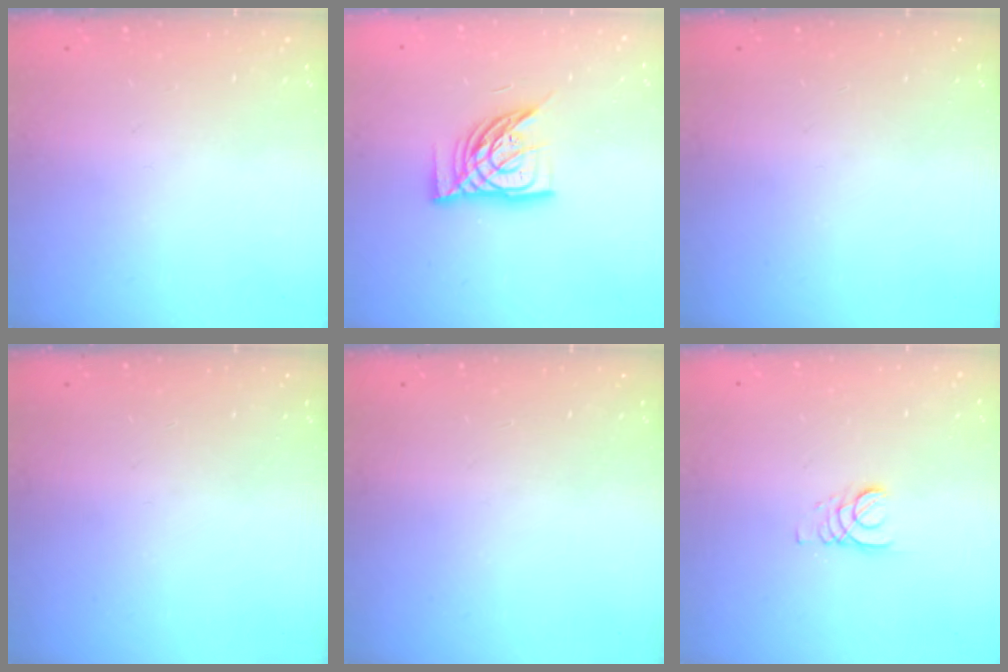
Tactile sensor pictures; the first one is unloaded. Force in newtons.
{"total": 11.6, "press": 11.5, "slide": 1.5}
{"total": 0.0}
{"total": 0.0}
{"total": 0.0}
{"total": 2.7, "press": 2.7, "slide": 0.3}